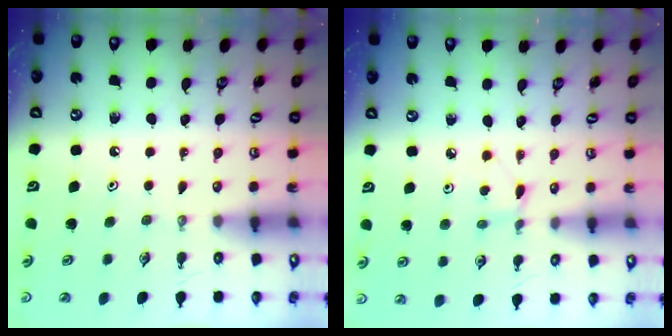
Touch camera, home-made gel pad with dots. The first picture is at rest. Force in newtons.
{"total": 2.5, "press": 2.5, "slide": 0.3}